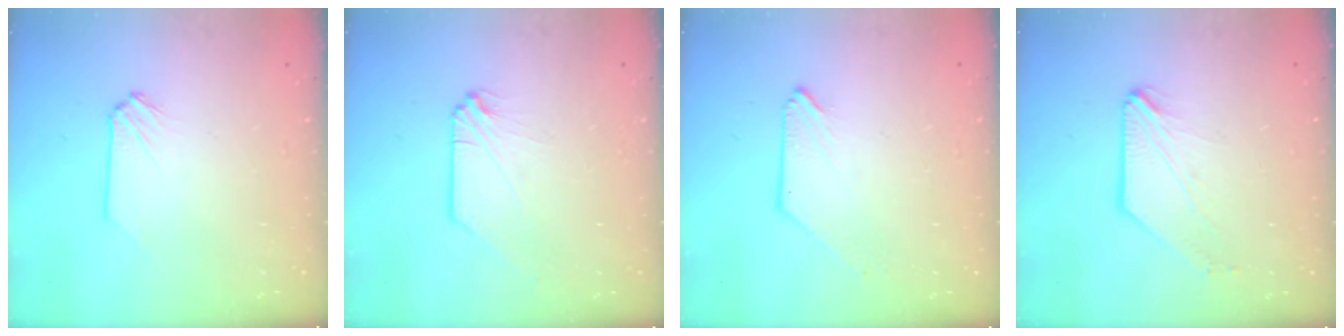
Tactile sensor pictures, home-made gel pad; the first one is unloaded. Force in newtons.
{"total": 0.0}
{"total": 0.0}
{"total": 0.6, "press": 0.5, "slide": 0.2}